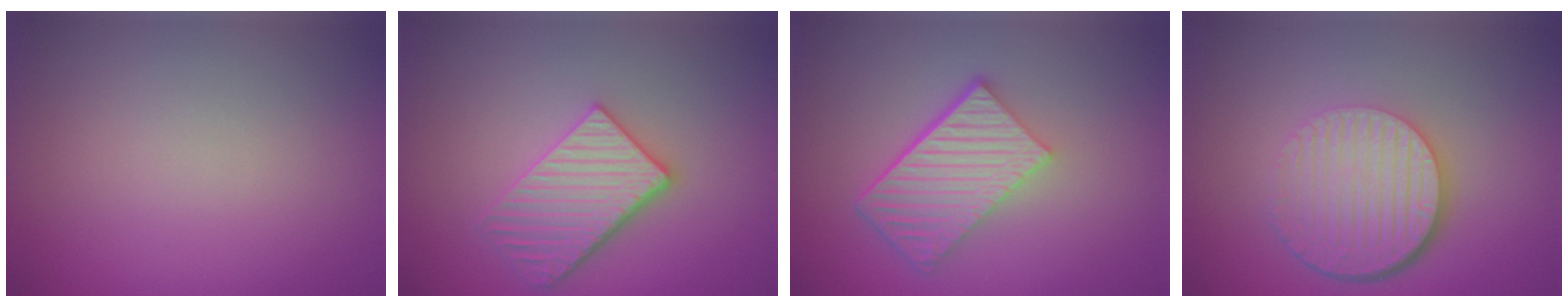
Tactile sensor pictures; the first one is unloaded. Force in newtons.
{"total": 4.0, "press": 3.4, "slide": 2.1}
{"total": 6.2, "press": 4.2, "slide": 4.5}
{"total": 6.7, "press": 4.4, "slide": 5.0}